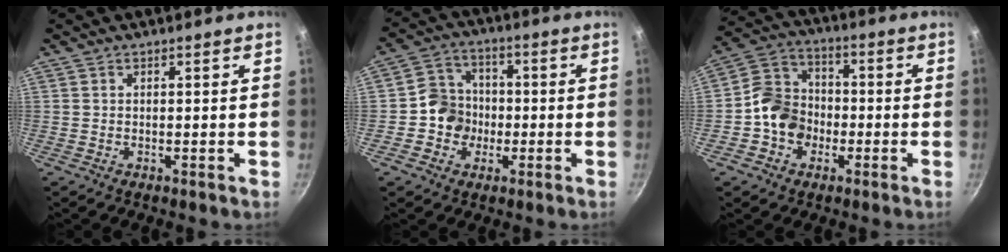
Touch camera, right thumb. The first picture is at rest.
{"total": 7.9, "force": [-1.5, 7.3, 2.7], "torque": [-0.007, 0.024, -0.044]}
{"total": 10.0, "force": [-2.6, 8.5, 4.6], "torque": [-0.052, 0.034, -0.065]}